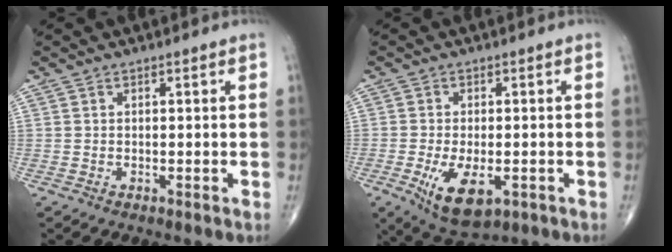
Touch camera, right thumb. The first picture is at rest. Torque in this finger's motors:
{"motor_torque": [0.56, 0.33, 0.68, 0.14, 0.27]}